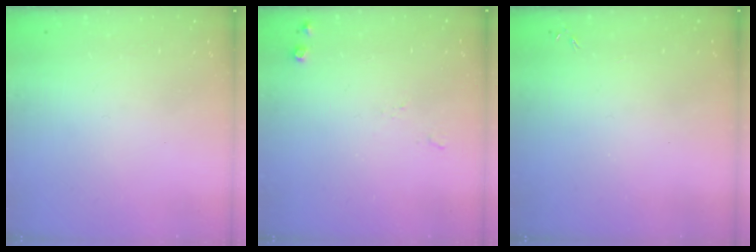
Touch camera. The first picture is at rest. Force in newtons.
{"total": 4.4, "press": 4.3, "slide": 0.7}
{"total": 0.0}